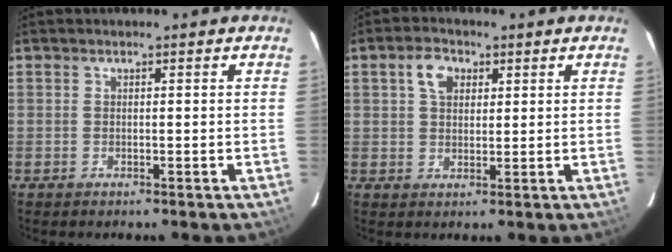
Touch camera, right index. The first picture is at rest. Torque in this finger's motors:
{"motor_torque": [0.07, 0.05, 0.23, 0.04]}